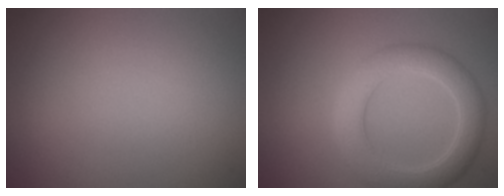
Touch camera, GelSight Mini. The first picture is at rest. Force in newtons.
{"total": 5.0, "press": 5.0, "slide": 0.5}